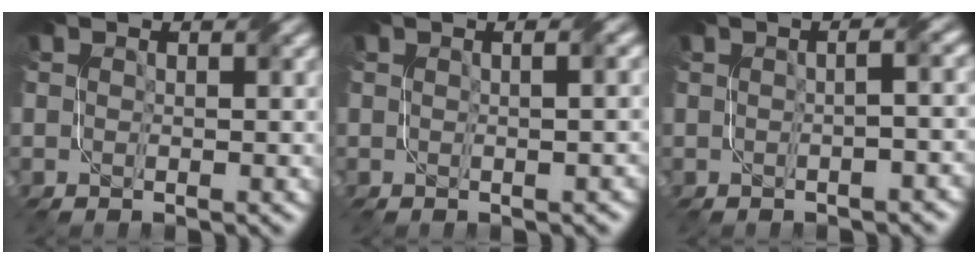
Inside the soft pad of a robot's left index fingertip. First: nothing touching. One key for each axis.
{"total": 3.3, "fx": 0.7, "fy": 1.6, "fz": 2.9, "tx": -0.009, "ty": 0.018, "tz": -0.012}
{"total": 4.0, "fx": 0.0, "fy": 1.9, "fz": 3.6, "tx": -0.015, "ty": 0.018, "tz": -0.010}